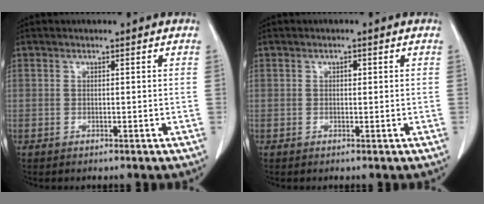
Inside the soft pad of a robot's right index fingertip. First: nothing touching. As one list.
[{"total": 0.9, "force": [0.3, 0.5, 0.6], "torque": [-0.006, 0.002, 0.001]}]